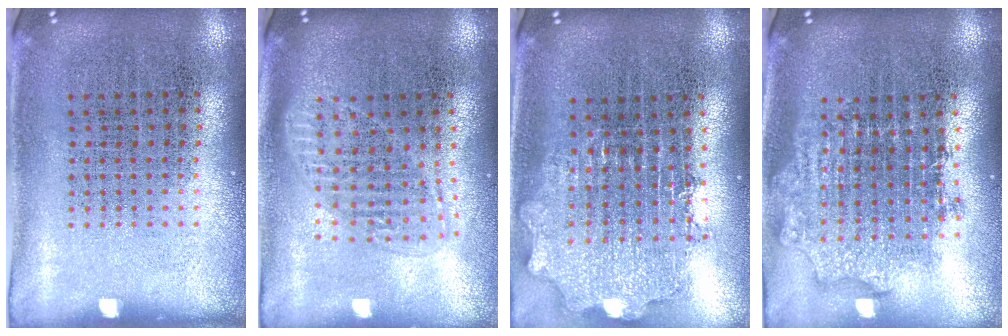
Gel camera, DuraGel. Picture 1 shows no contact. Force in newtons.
{"total": 1.7, "press": 1.4, "slide": 0.9}
{"total": 2.0, "press": 1.6, "slide": 1.2}
{"total": 1.8, "press": 1.4, "slide": 1.1}